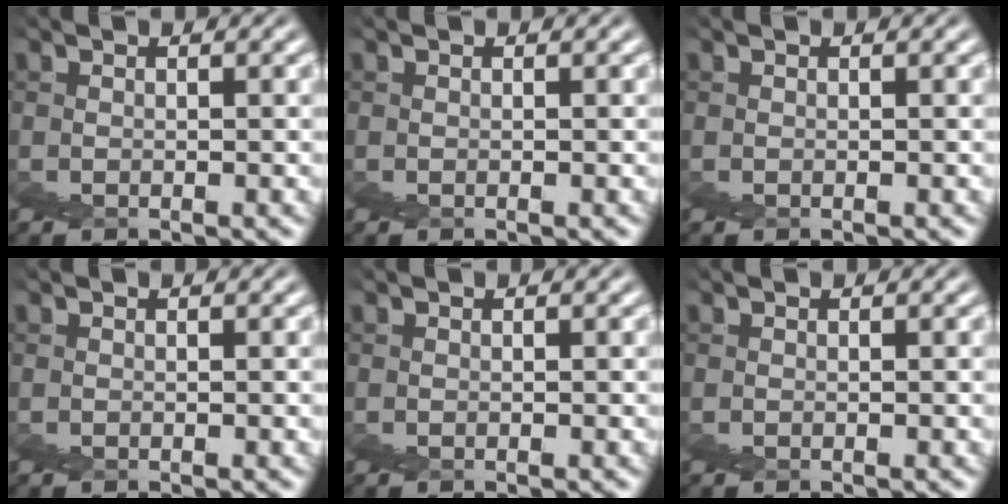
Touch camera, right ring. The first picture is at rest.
{"total": 0.0}
{"total": 0.0}
{"total": 0.0}
{"total": 0.0}
{"total": 0.0}